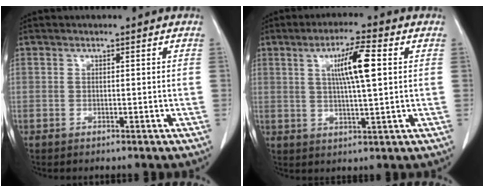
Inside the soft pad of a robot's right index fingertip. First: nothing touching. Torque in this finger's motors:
{"motor_torque": [0.71, 0.38, 0.25, 0.11]}